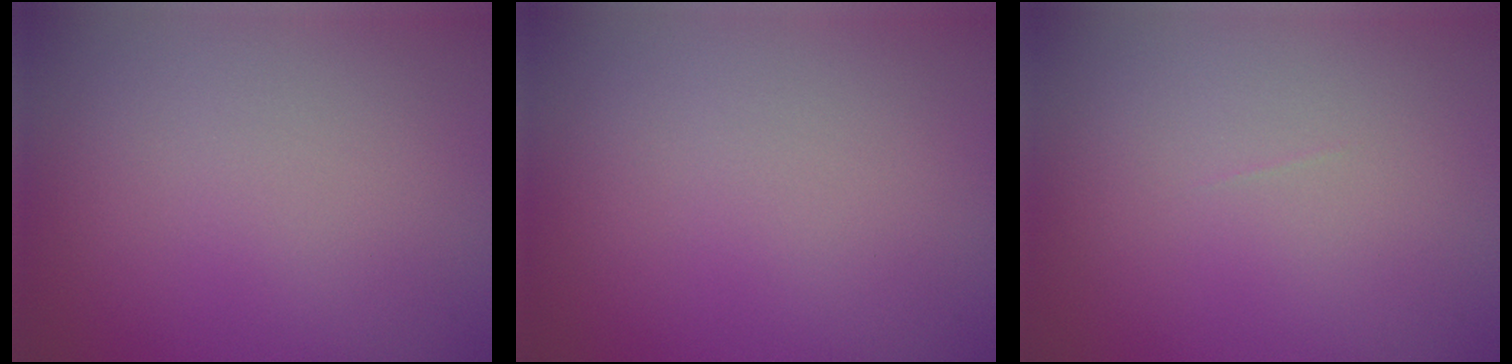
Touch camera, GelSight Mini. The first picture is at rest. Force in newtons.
{"total": 0.0}
{"total": 0.0}